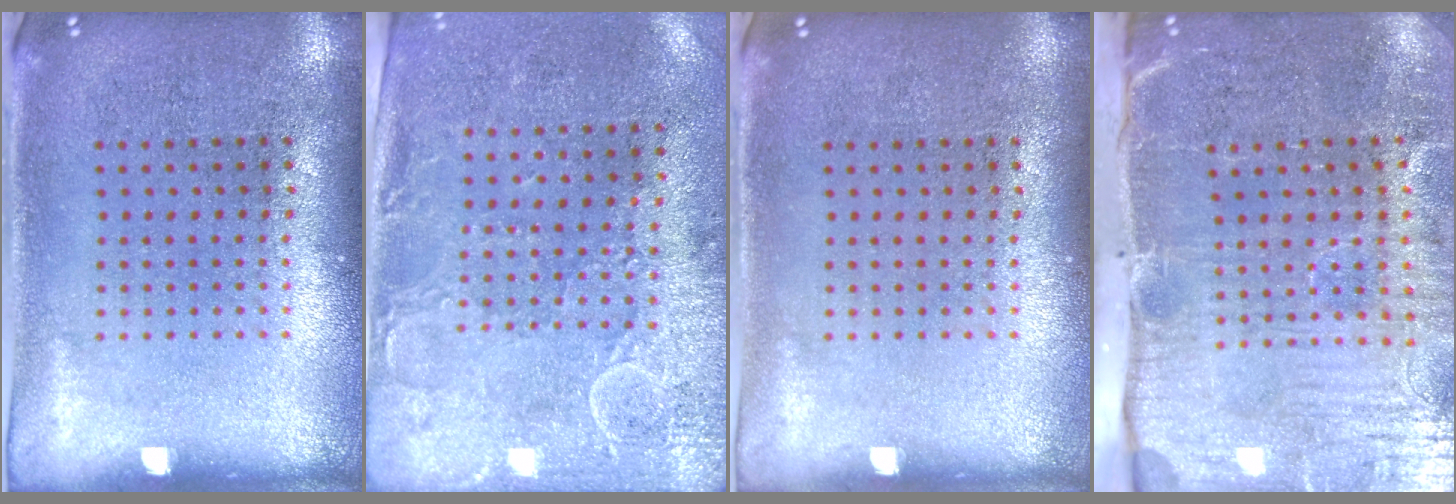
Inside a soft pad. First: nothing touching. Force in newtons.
{"total": 3.0, "press": 2.4, "slide": 1.7}
{"total": 0.0}
{"total": 5.4, "press": 4.4, "slide": 3.2}